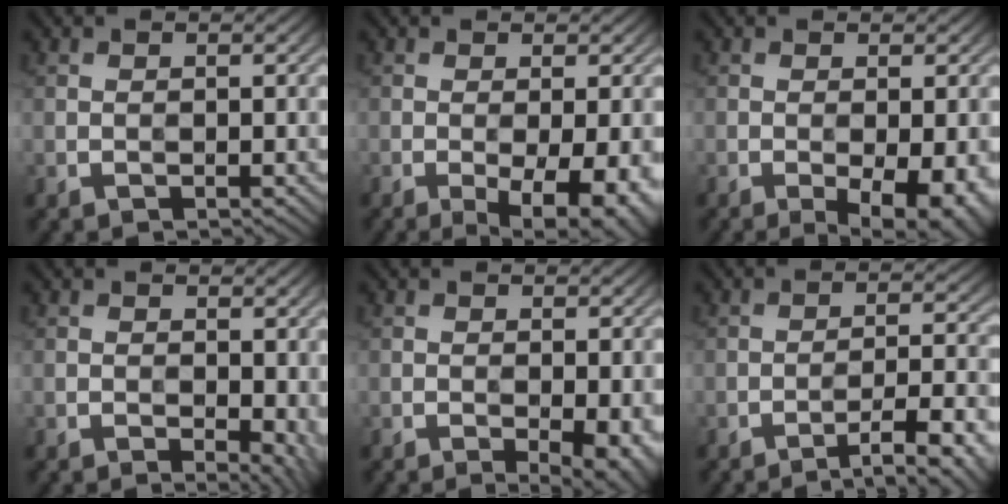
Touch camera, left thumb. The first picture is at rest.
{"total": 6.7, "force": [-2.4, 2.0, 5.9], "torque": [-0.091, -0.012, -0.027]}
{"total": 6.0, "force": [-2.2, 1.9, 5.2], "torque": [-0.076, -0.012, -0.024]}
{"total": 3.7, "force": [-0.4, 2.0, 3.2], "torque": [-0.033, -0.006, -0.003]}
{"total": 3.7, "force": [-1.2, 1.0, 3.4], "torque": [-0.051, -0.007, -0.012]}
{"total": 8.7, "force": [-5.6, 1.6, 6.6], "torque": [-0.103, 0.012, -0.078]}